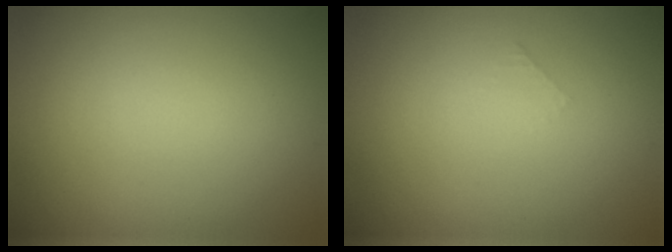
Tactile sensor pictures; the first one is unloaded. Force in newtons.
{"total": 0.5, "press": 0.5, "slide": 0.1}